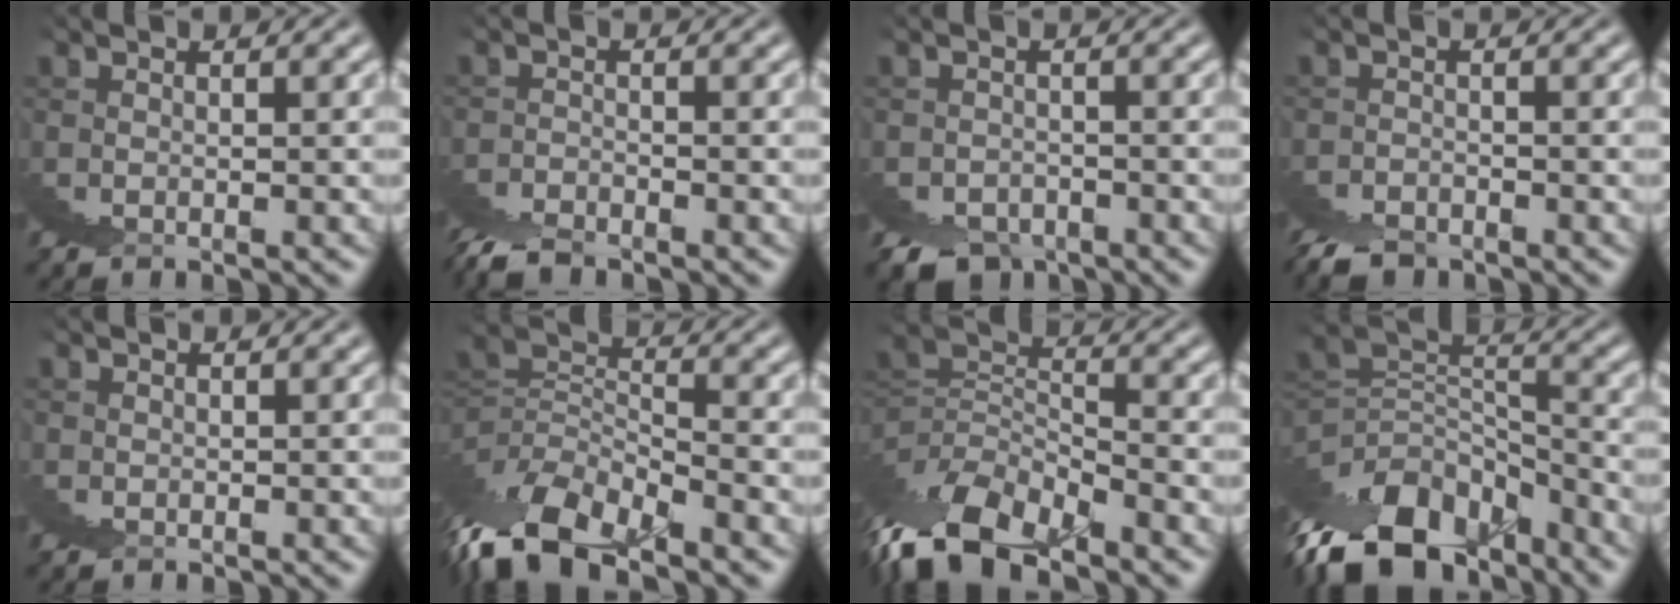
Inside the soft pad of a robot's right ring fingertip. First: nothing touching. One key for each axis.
{"total": 3.0, "fx": -2.3, "fy": -1.7, "fz": -1.0, "tx": 0.028, "ty": 0.005, "tz": -0.044}
{"total": 2.6, "fx": -2.0, "fy": 1.5, "fz": -0.2, "tx": 0.032, "ty": -0.011, "tz": -0.037}
{"total": 2.2, "fx": -1.7, "fy": -0.8, "fz": -1.2, "tx": 0.042, "ty": 0.005, "tz": -0.037}
{"total": 1.5, "fx": 0.9, "fy": 0.9, "fz": -0.7, "tx": 0.025, "ty": 0.003, "tz": 0.009}
{"total": 5.5, "fx": -0.8, "fy": 1.9, "fz": 5.1, "tx": -0.088, "ty": -0.001, "tz": -0.014}
{"total": 6.0, "fx": -1.4, "fy": 2.3, "fz": 5.4, "tx": -0.092, "ty": -0.002, "tz": -0.023}
{"total": 10.9, "fx": -3.0, "fy": 6.4, "fz": 8.3, "tx": -0.130, "ty": -0.015, "tz": -0.042}